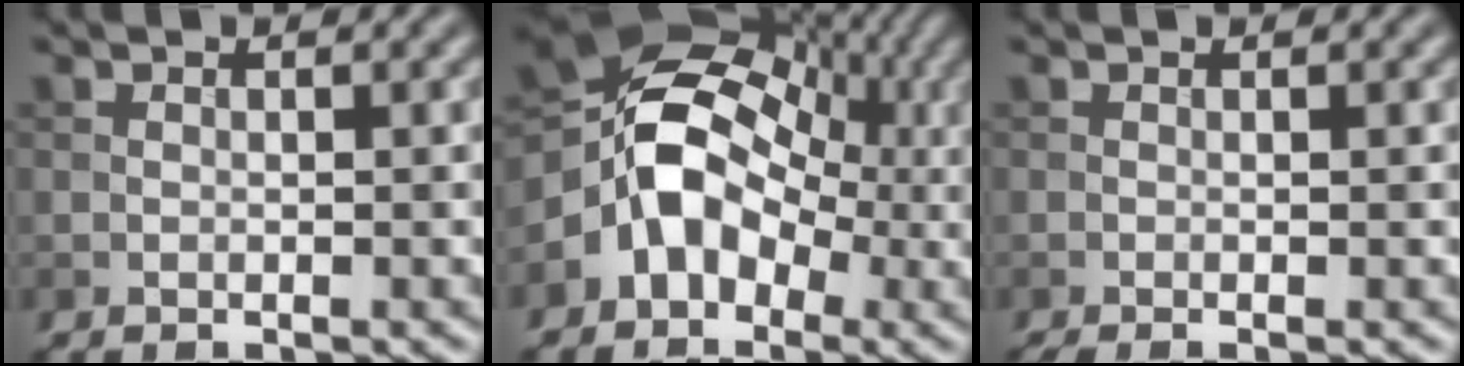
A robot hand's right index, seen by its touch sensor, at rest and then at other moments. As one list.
[{"total": 8.4, "force": [-1.5, 6.5, 5.2], "torque": [-0.078, 0.013, -0.048]}, {"total": 1.4, "force": [-0.7, 0.3, 1.1], "torque": [-0.018, -0.010, -0.017]}]